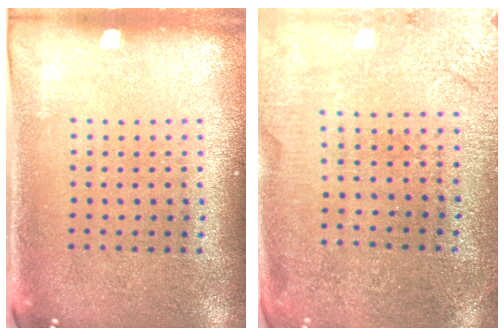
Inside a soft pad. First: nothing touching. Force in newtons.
{"total": 0.5, "press": 0.5, "slide": 0.2}